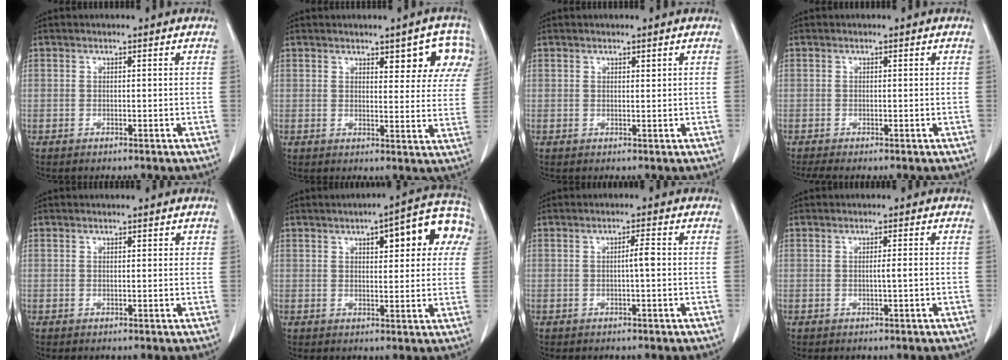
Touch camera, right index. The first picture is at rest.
{"total": 8.2, "force": [4.8, 3.0, 5.9], "torque": [-0.051, 0.001, 0.048]}
{"total": 0.6, "force": [0.4, 0.2, 0.3], "torque": [-0.004, -0.004, 0.006]}
{"total": 1.0, "force": [-0.5, 0.1, 0.9], "torque": [-0.021, -0.005, -0.013]}
{"total": 1.0, "force": [0.7, 0.5, 0.5], "torque": [0.001, 0.000, 0.006]}
{"total": 12.6, "force": [4.9, 3.7, 11.0], "torque": [-0.125, 0.029, 0.055]}
{"total": 1.9, "force": [-0.1, 0.0, 1.9], "torque": [-0.031, 0.002, -0.002]}
{"total": 1.2, "force": [-0.1, -0.2, 1.1], "torque": [-0.021, 0.000, -0.001]}